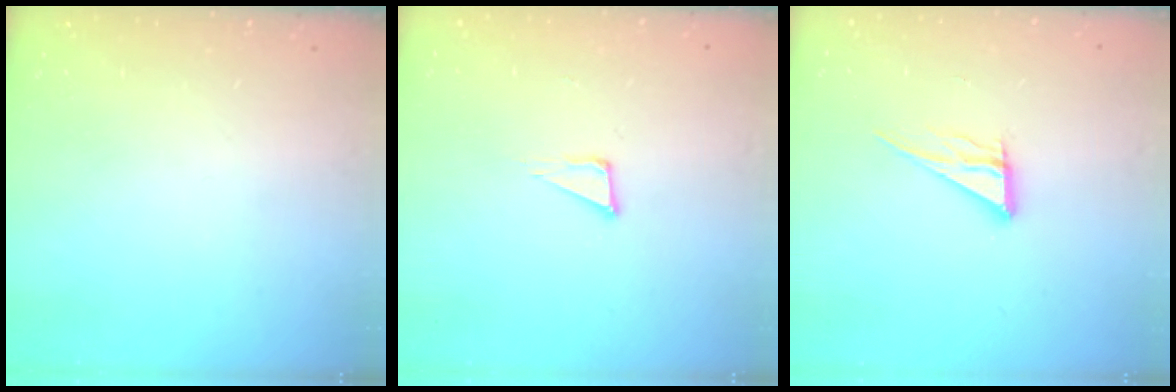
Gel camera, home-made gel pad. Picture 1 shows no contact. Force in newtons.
{"total": 4.0, "press": 3.9, "slide": 0.8}
{"total": 9.3, "press": 9.2, "slide": 0.9}